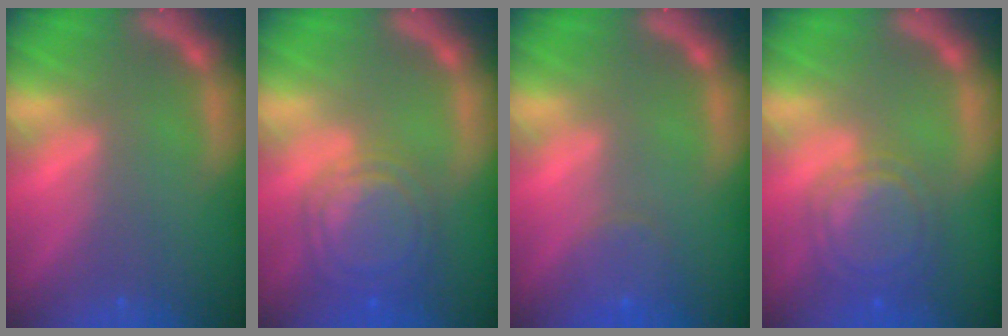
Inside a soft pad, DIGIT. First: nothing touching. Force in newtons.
{"total": 7.6}
{"total": 2.4}
{"total": 6.5}